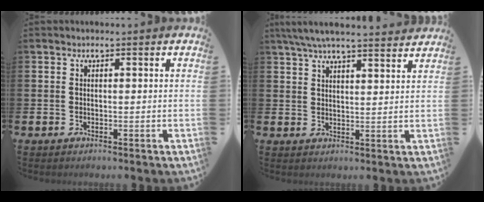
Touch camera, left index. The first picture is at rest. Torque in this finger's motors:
{"motor_torque": [1.12, -1.02, 0.43, 0.21]}